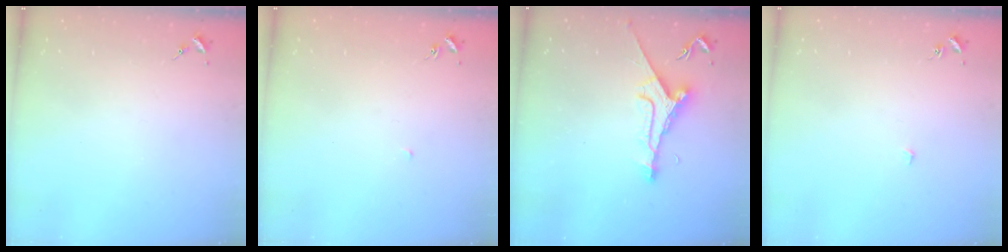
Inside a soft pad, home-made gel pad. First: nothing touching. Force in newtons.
{"total": 1.6, "press": 1.6, "slide": 0.1}
{"total": 9.5, "press": 9.5, "slide": 0.8}
{"total": 2.3, "press": 2.3, "slide": 0.1}